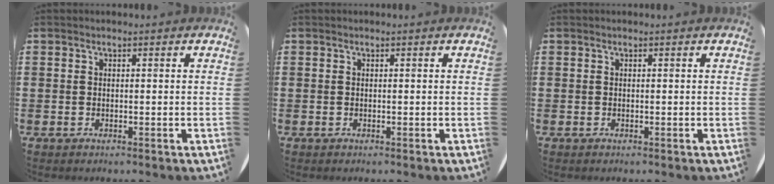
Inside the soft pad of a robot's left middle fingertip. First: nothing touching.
{"total": 0.0}
{"total": 0.0}